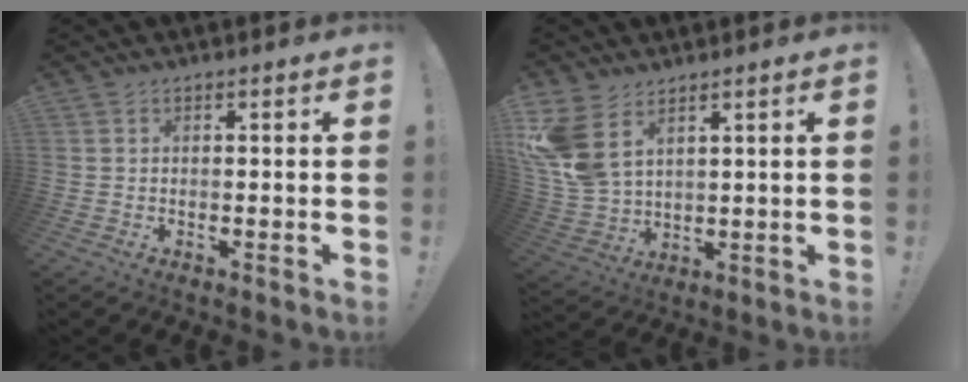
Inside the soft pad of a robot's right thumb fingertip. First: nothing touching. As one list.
[{"total": 11.5, "force": [5.6, 7.3, 6.9], "torque": [-0.140, -0.029, 0.113]}]